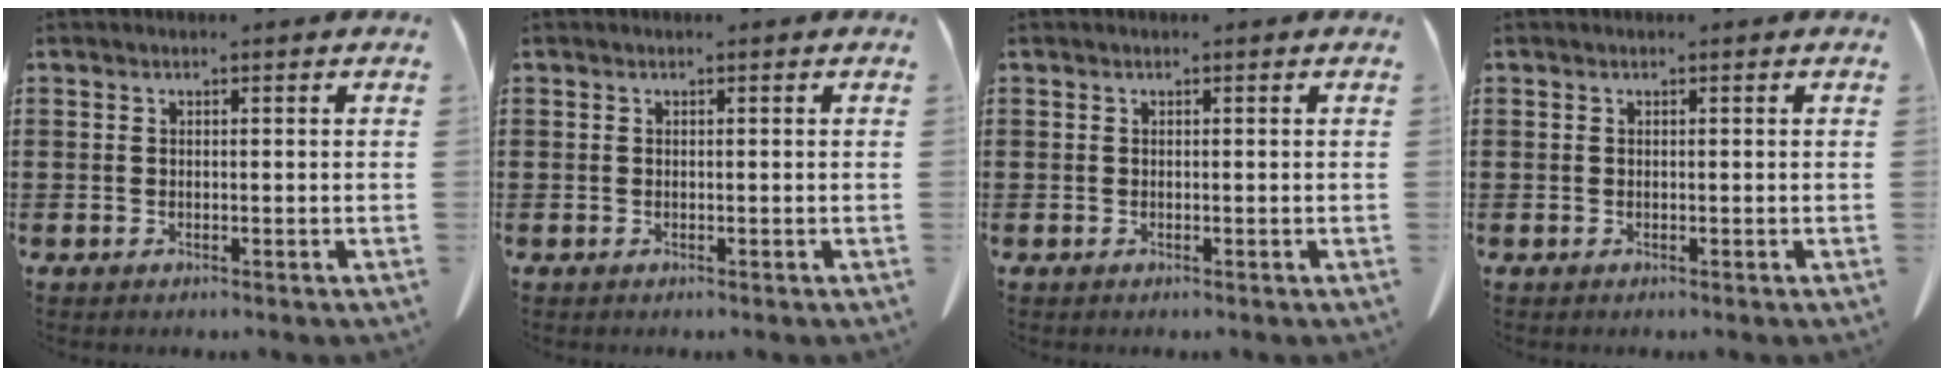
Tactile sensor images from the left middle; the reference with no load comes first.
{"total": 0.0}
{"total": 0.0}
{"total": 0.0}